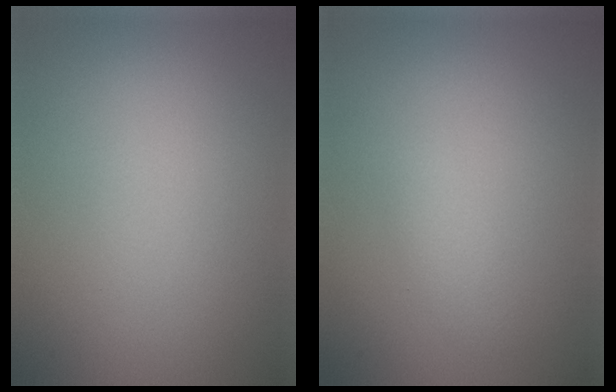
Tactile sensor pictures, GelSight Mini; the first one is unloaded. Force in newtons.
{"total": 1.2, "press": 1.2, "slide": 0.1}